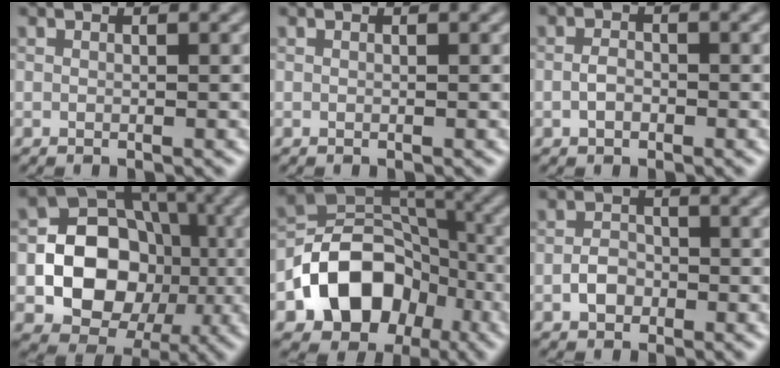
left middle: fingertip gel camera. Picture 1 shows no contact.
{"total": 0.0}
{"total": 1.5, "force": [-0.5, 1.0, 0.9], "torque": [-0.019, 0.003, -0.013]}
{"total": 10.6, "force": [-1.5, 8.7, 5.9], "torque": [-0.057, 0.003, -0.044]}
{"total": 10.2, "force": [-4.1, 7.6, 5.4], "torque": [-0.071, 0.004, -0.077]}
{"total": 2.0, "force": [-0.8, 1.5, 1.0], "torque": [-0.017, 0.004, -0.019]}